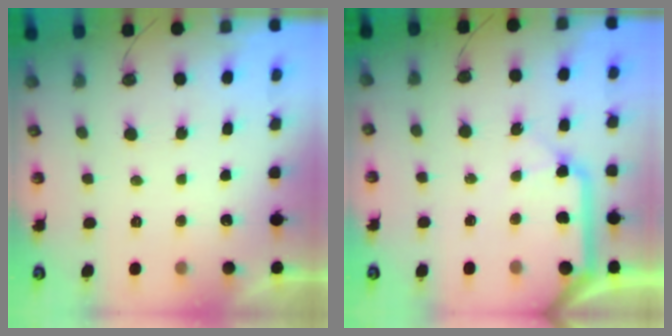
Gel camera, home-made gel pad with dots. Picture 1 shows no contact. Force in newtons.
{"total": 12.9, "press": 12.8, "slide": 1.9}